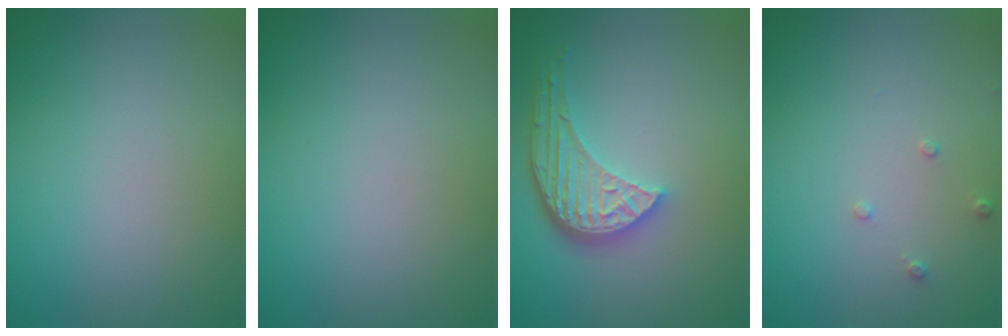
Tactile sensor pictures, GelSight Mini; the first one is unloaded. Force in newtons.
{"total": 0.0}
{"total": 5.0, "press": 3.8, "slide": 3.3}
{"total": 0.8, "press": 0.8, "slide": 0.2}